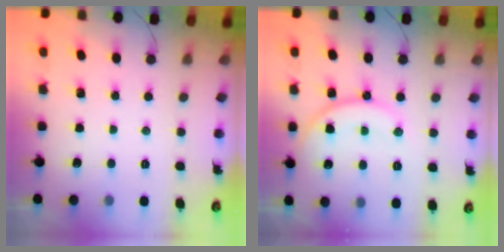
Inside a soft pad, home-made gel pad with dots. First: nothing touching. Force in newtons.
{"total": 13.3, "press": 13.3, "slide": 1.3}